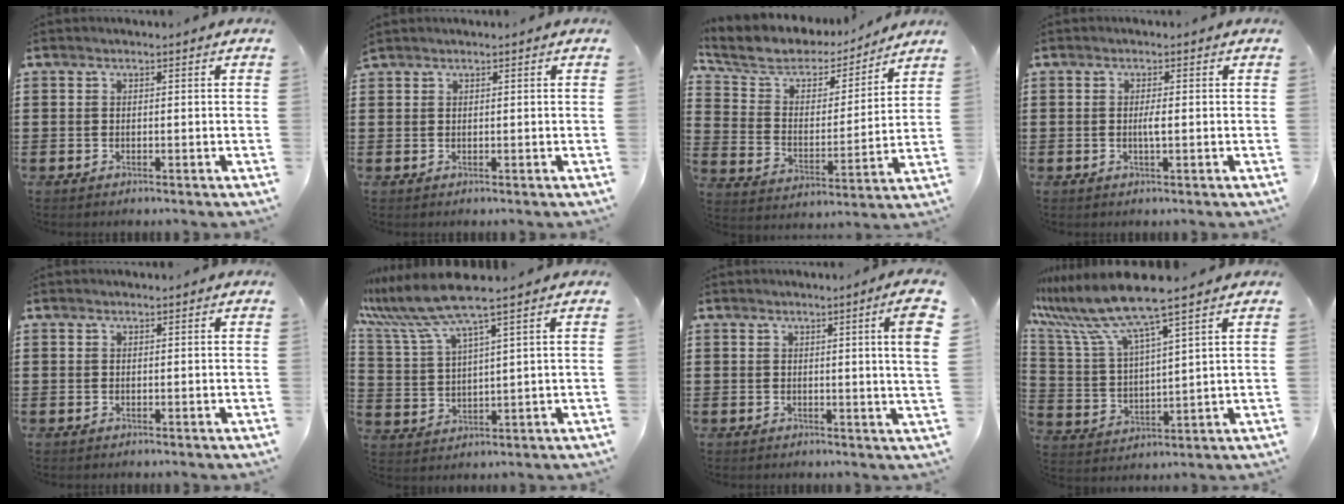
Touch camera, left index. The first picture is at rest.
{"total": 0.8, "force": [0.8, 0.1, 0.1], "torque": [-0.004, -0.001, 0.015]}
{"total": 6.4, "force": [5.4, 2.8, 2.2], "torque": [-0.077, -0.033, 0.088]}
{"total": 1.6, "force": [-0.1, 0.1, 1.6], "torque": [-0.031, -0.002, -0.002]}
{"total": 0.0}
{"total": 7.7, "force": [6.1, -0.3, 4.6], "torque": [-0.126, -0.030, 0.103]}
{"total": 5.3, "force": [2.0, -0.6, 4.9], "torque": [-0.076, -0.013, 0.028]}
{"total": 9.5, "force": [7.9, 0.1, 5.3], "torque": [-0.143, -0.044, 0.131]}